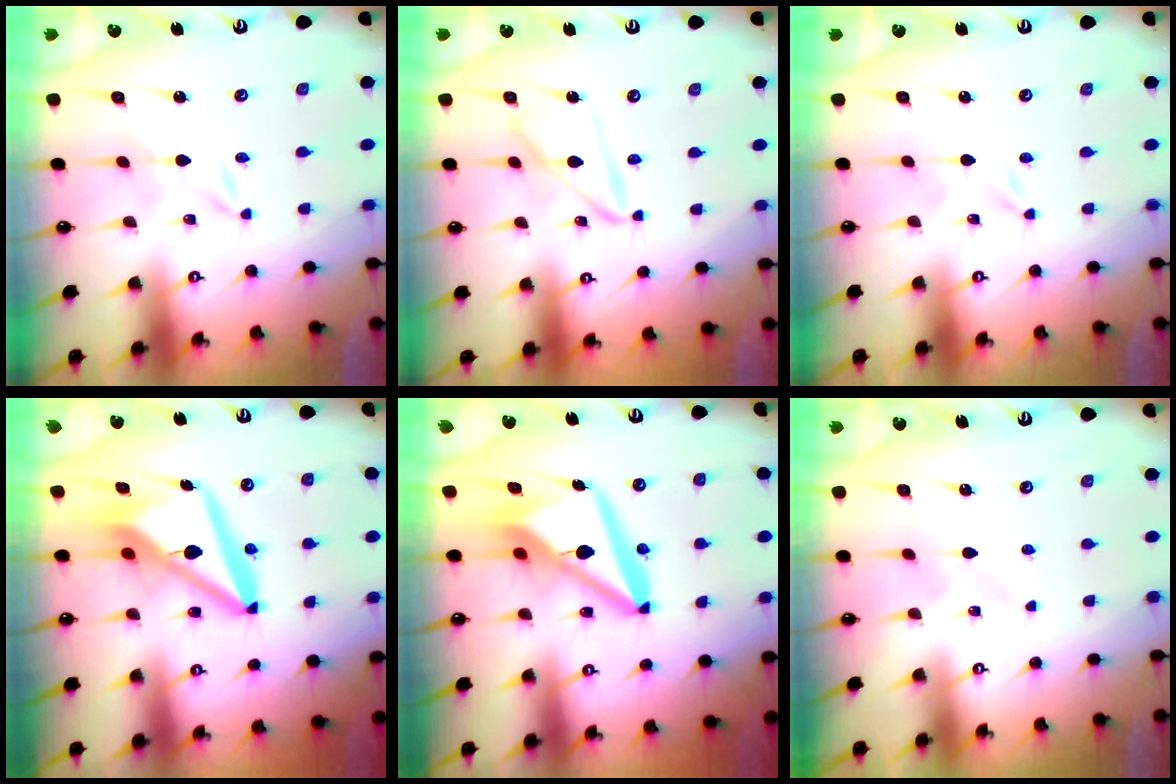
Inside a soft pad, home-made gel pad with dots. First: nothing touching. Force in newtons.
{"total": 9.3, "press": 9.2, "slide": 0.8}
{"total": 0.0}
{"total": 12.5, "press": 12.5, "slide": 1.2}
{"total": 12.5, "press": 12.5, "slide": 1.2}
{"total": 3.3, "press": 3.3, "slide": 0.4}